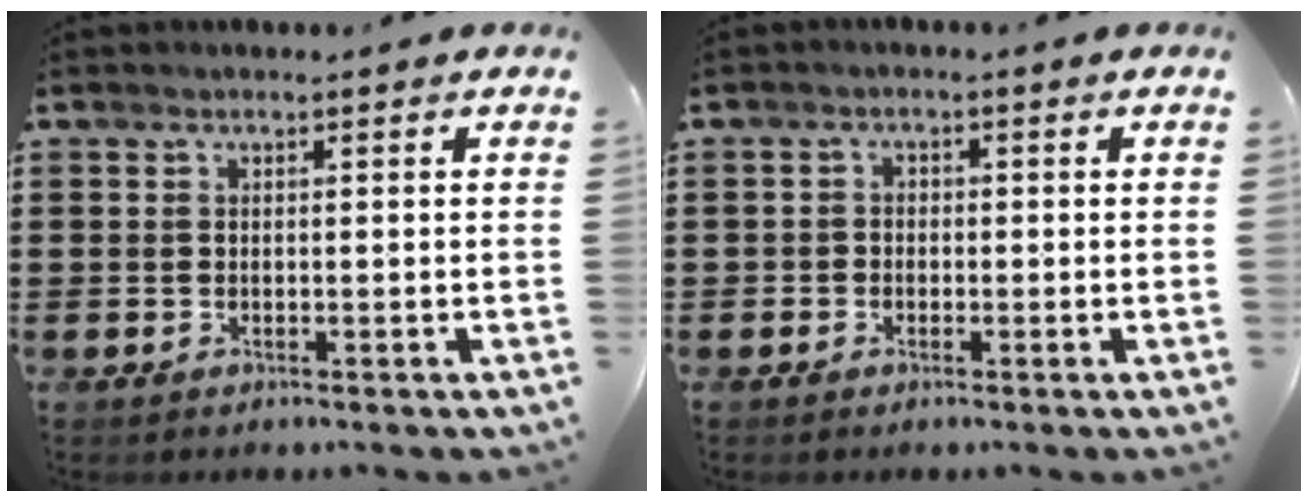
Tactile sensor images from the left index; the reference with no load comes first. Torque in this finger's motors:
{"motor_torque": [-0.53, 0.75, -0.01, -0.01]}